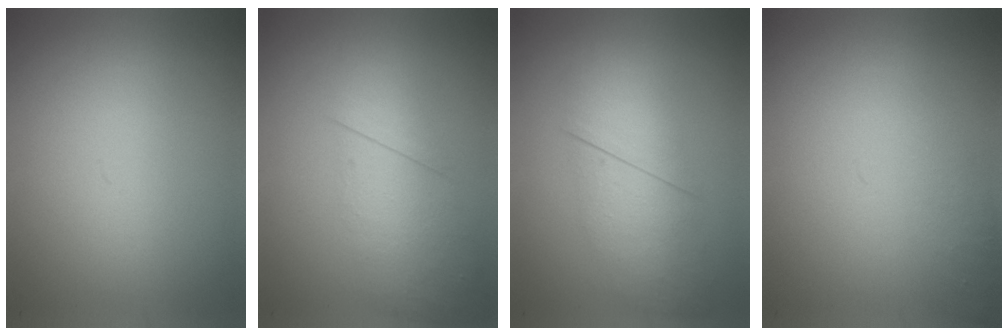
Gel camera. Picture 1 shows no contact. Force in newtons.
{"total": 2.8}
{"total": 2.8}
{"total": 1.1}